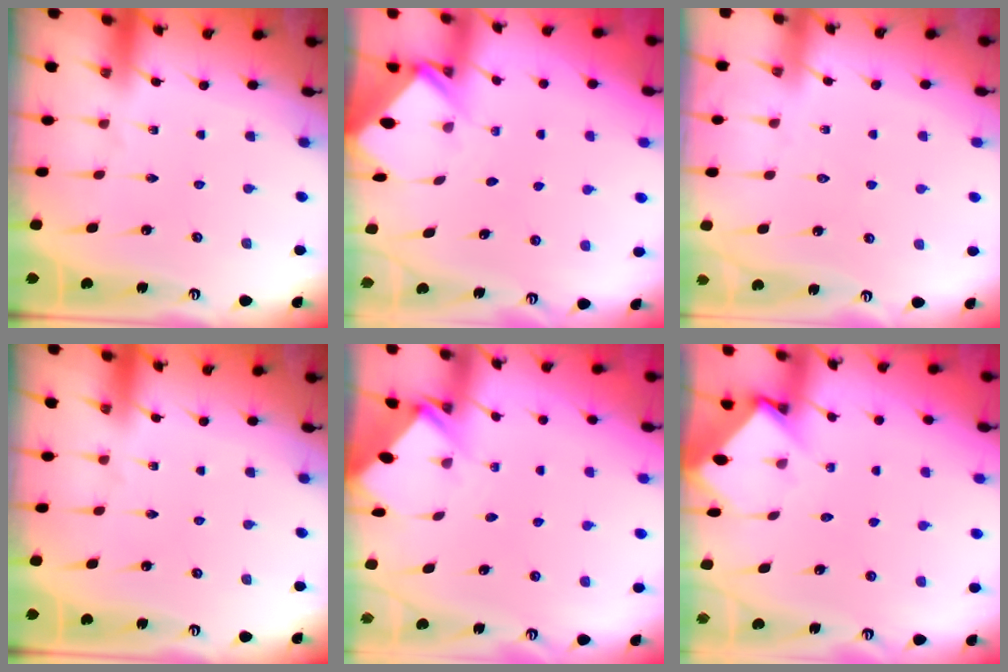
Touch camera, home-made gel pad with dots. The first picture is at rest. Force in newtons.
{"total": 2.6, "press": 2.6, "slide": 0.2}
{"total": 5.7, "press": 5.7, "slide": 0.7}
{"total": 0.0}
{"total": 2.8, "press": 2.8, "slide": 0.2}
{"total": 3.8, "press": 3.8, "slide": 0.2}